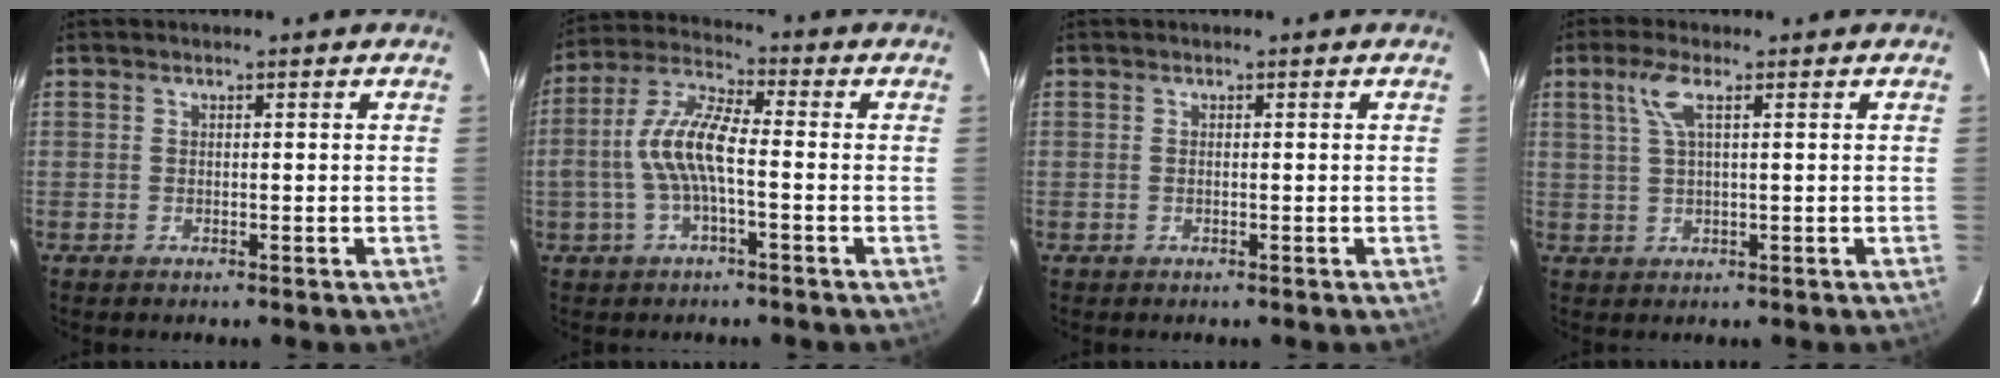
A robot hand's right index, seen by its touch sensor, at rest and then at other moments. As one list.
[{"total": 9.5, "force": [-1.6, 2.7, 9.0], "torque": [-0.194, 0.012, -0.032]}, {"total": 0.0}, {"total": 4.1, "force": [1.7, 0.6, 3.7], "torque": [-0.081, 0.006, 0.036]}]